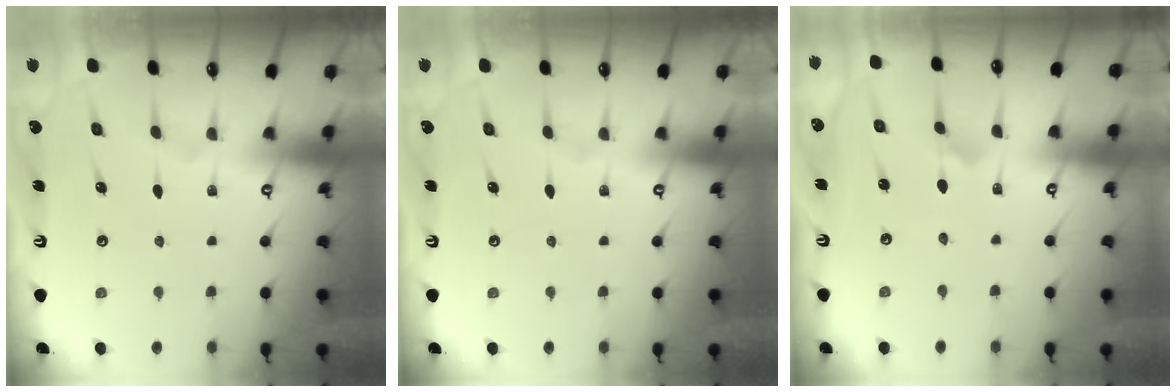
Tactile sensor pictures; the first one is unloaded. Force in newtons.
{"total": 0.0}
{"total": 1.7, "press": 1.7, "slide": 0.2}